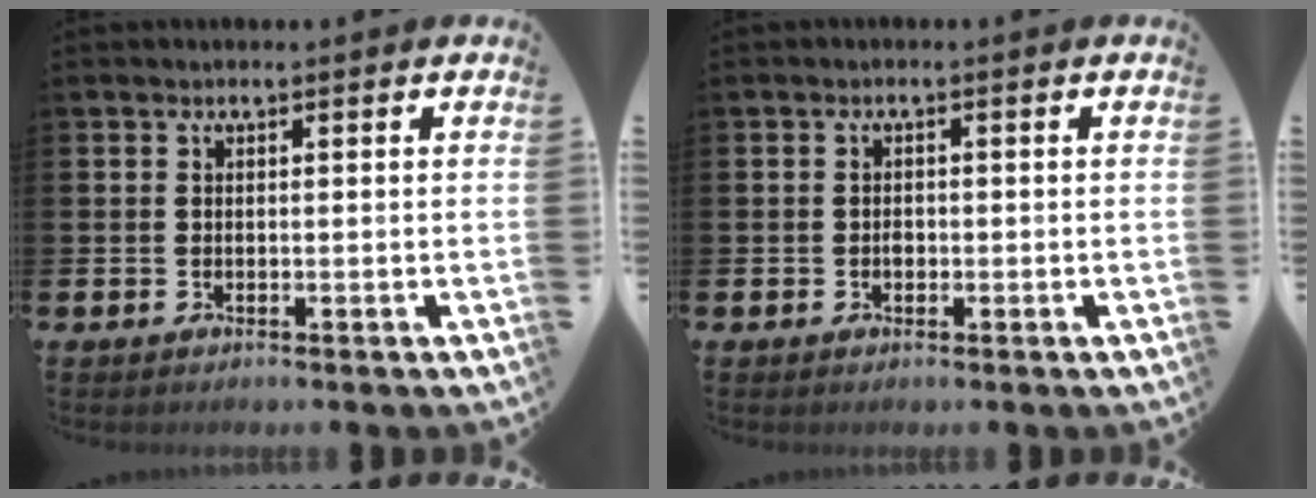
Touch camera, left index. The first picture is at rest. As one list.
[{"total": 1.0, "force": [-0.2, 0.8, 0.6], "torque": [-0.011, 0.004, -0.006]}]